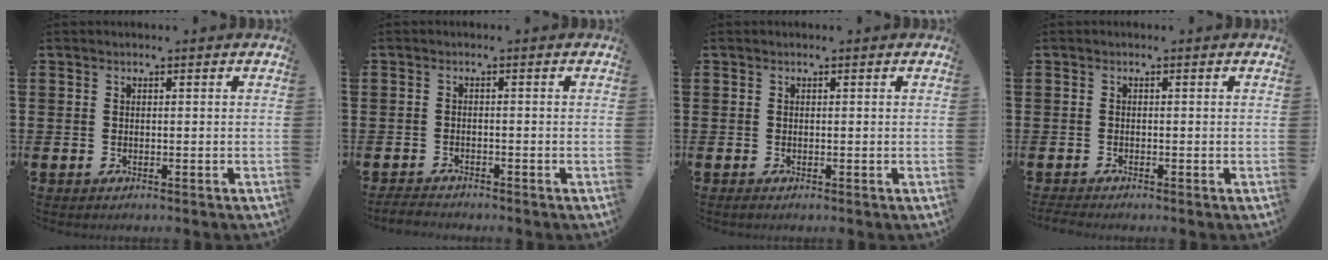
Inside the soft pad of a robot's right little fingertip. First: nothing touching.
{"total": 1.4, "force": [-1.4, 0.1, 0.1], "torque": [-0.005, 0.003, -0.030]}
{"total": 0.0}
{"total": 0.7, "force": [-0.6, 0.0, 0.3], "torque": [-0.005, -0.002, -0.013]}